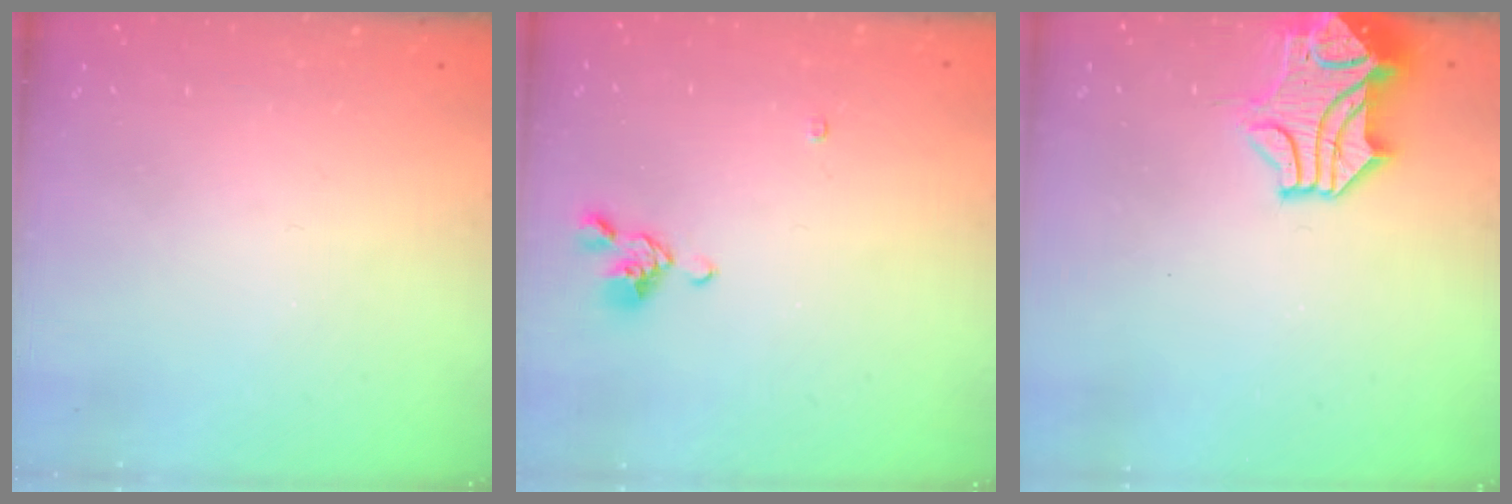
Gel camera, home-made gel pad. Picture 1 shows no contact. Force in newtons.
{"total": 4.6, "press": 4.5, "slide": 0.6}
{"total": 1.0, "press": 0.2, "slide": 1.0}